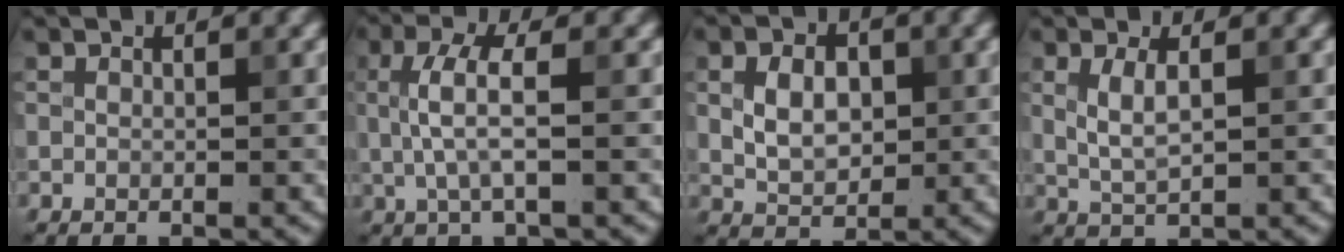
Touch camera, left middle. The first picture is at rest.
{"total": 3.6, "force": [0.2, 0.9, 3.5], "torque": [-0.075, 0.003, 0.005]}
{"total": 3.9, "force": [0.5, 2.7, 2.7], "torque": [-0.055, 0.000, 0.007]}
{"total": 2.3, "force": [0.6, 0.7, 2.1], "torque": [-0.048, -0.001, 0.015]}